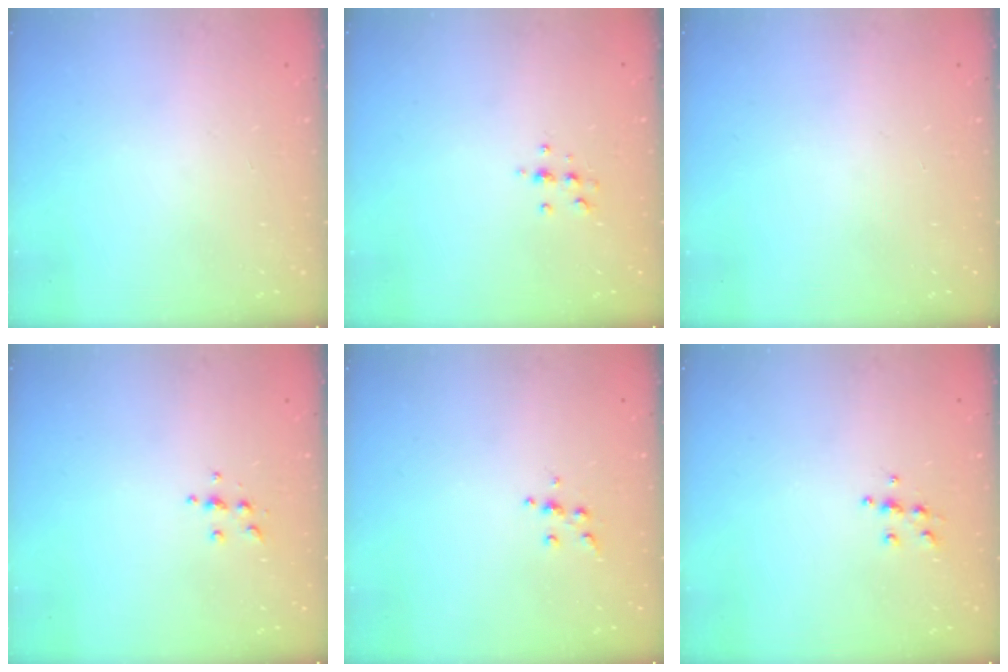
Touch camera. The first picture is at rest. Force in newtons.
{"total": 6.1, "press": 6.0, "slide": 0.9}
{"total": 0.0}
{"total": 4.8, "press": 4.8, "slide": 0.5}
{"total": 5.2, "press": 5.2, "slide": 0.6}
{"total": 5.5, "press": 5.4, "slide": 0.6}